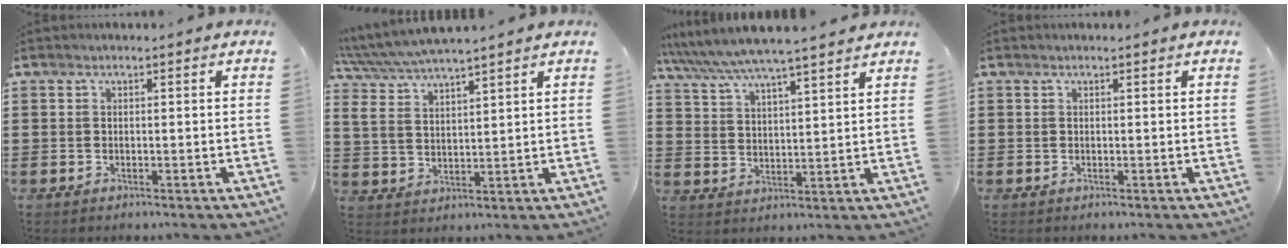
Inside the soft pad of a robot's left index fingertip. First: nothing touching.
{"total": 5.1, "force": [4.6, 0.5, 2.0], "torque": [-0.057, -0.019, 0.080]}
{"total": 6.3, "force": [5.8, 0.3, 2.5], "torque": [-0.069, -0.028, 0.100]}
{"total": 0.0}